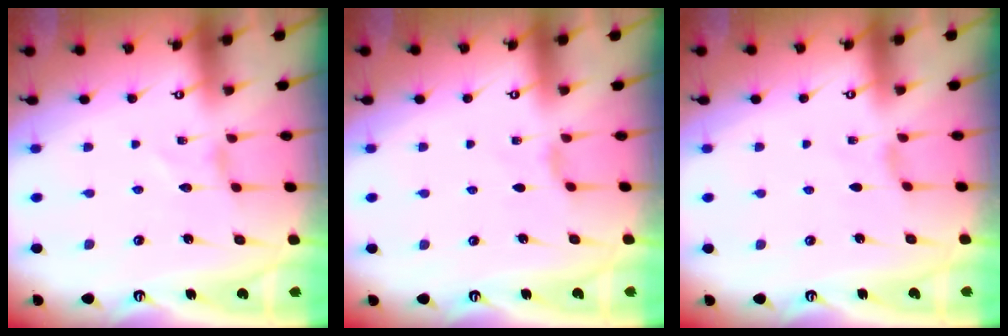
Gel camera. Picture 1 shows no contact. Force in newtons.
{"total": 1.4, "press": 1.3, "slide": 0.5}
{"total": 0.0}